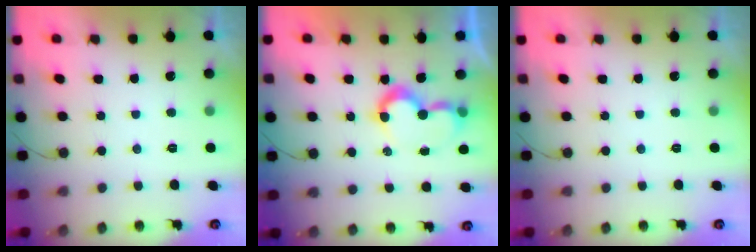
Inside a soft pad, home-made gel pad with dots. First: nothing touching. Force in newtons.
{"total": 7.8, "press": 7.8, "slide": 0.8}
{"total": 0.0}